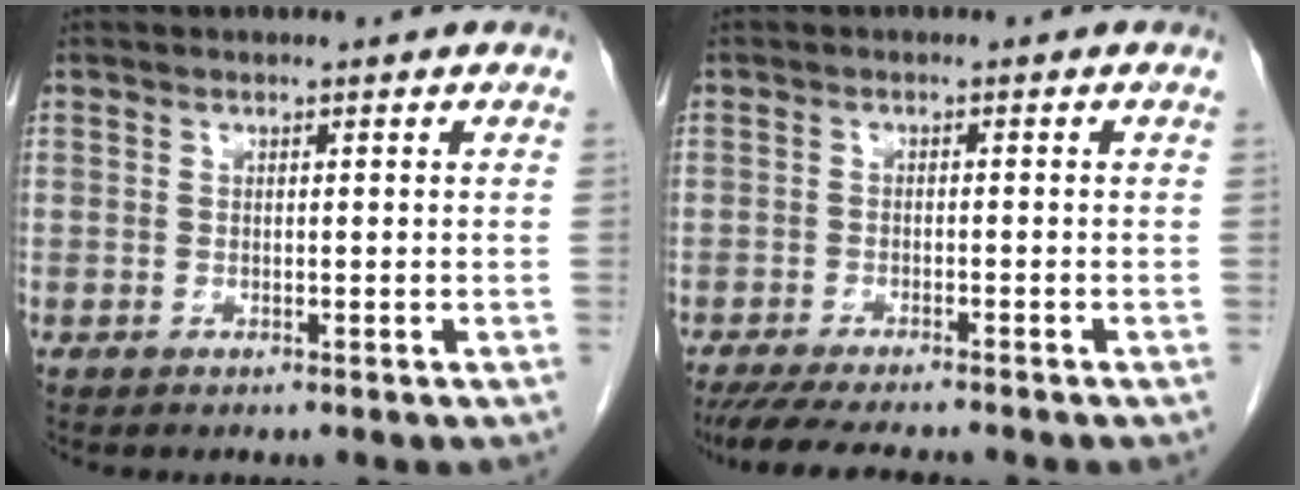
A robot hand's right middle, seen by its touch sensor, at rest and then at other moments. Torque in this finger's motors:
{"motor_torque": [0.11, -0.10, 0.04, 0.03]}